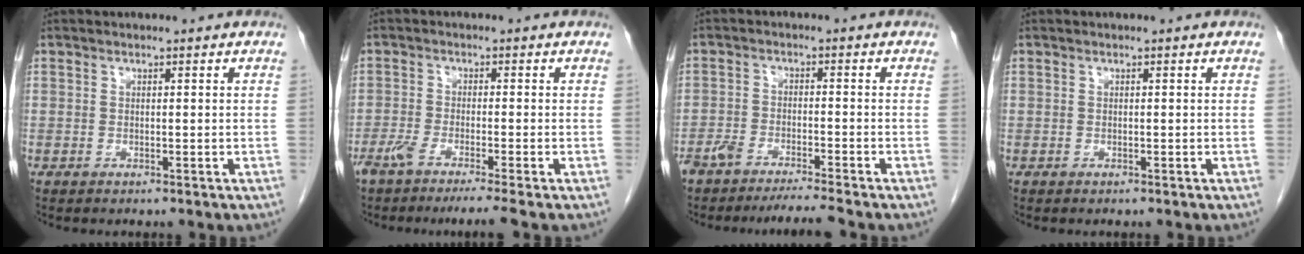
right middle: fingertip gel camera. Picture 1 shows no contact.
{"total": 7.0, "force": [-5.4, -0.7, 4.4], "torque": [-0.067, -0.015, -0.089]}
{"total": 6.5, "force": [-5.7, -0.6, 3.0], "torque": [-0.043, -0.011, -0.096]}
{"total": 0.0}